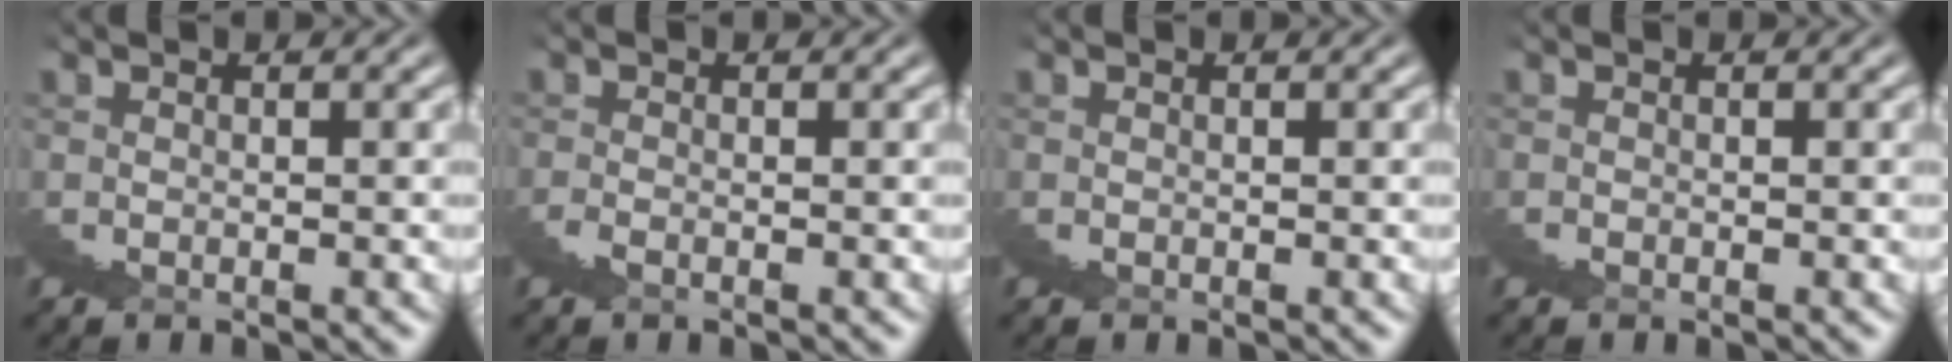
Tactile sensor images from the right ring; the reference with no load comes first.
{"total": 2.3, "force": [-1.3, -1.3, -1.3], "torque": [0.019, 0.000, -0.019]}
{"total": 0.0}
{"total": 0.7, "force": [-0.3, -0.3, -0.5], "torque": [0.008, 0.000, -0.006]}